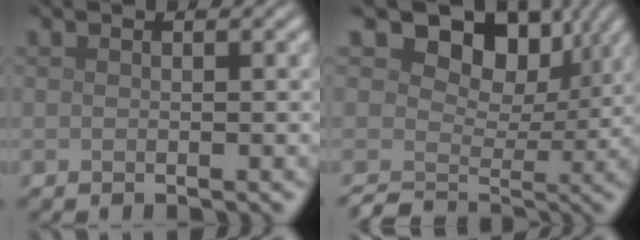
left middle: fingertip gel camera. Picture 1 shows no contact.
{"total": 8.6, "force": [3.4, 6.0, 5.1], "torque": [-0.073, -0.001, 0.045]}